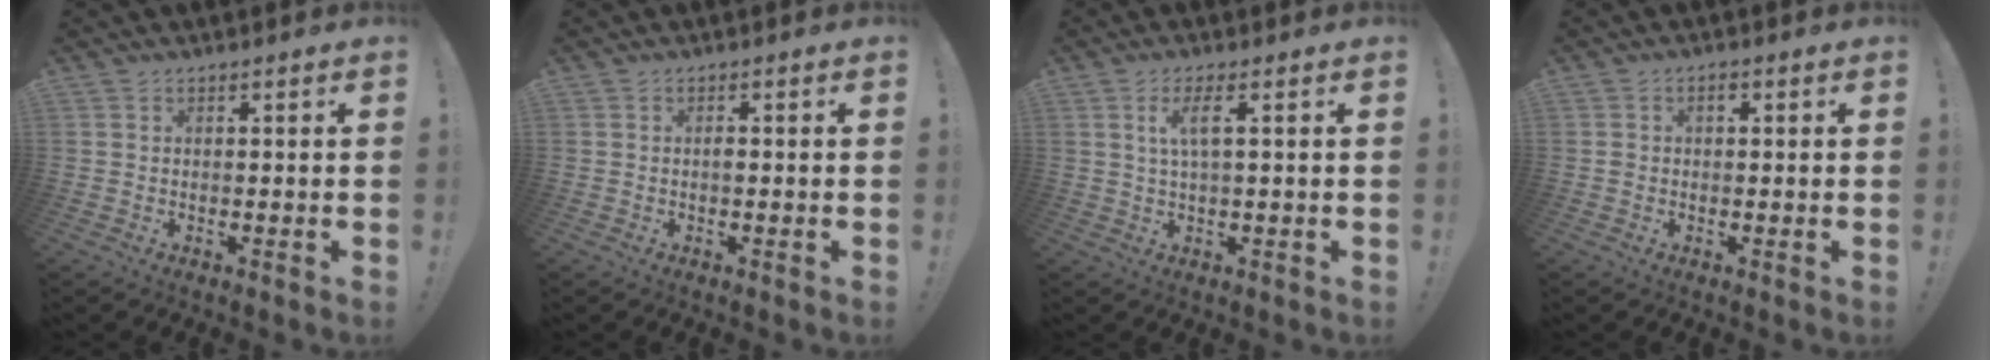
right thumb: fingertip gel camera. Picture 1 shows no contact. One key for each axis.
{"total": 0.9, "fx": -0.4, "fy": 0.3, "fz": 0.8, "tx": -0.020, "ty": 0.002, "tz": -0.007}
{"total": 4.8, "fx": 1.2, "fy": 0.8, "fz": 4.6, "tx": -0.087, "ty": 0.000, "tz": 0.016}
{"total": 1.7, "fx": 0.1, "fy": 1.2, "fz": 1.1, "tx": -0.021, "ty": 0.006, "tz": 0.000}